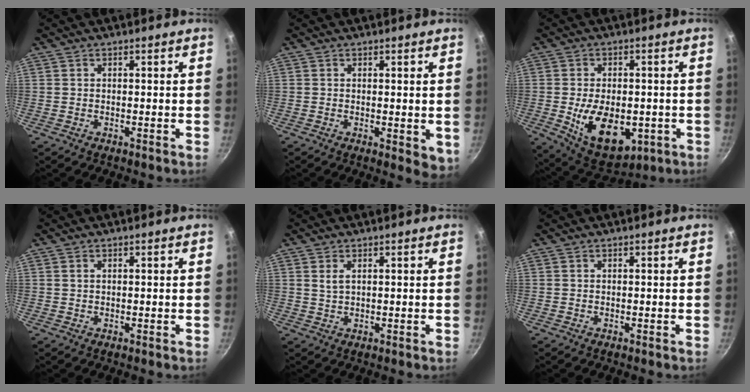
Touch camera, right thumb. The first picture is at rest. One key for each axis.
{"total": 4.4, "fx": -0.2, "fy": 1.9, "fz": 4.0, "tx": -0.049, "ty": -0.014, "tz": -0.002}
{"total": 14.9, "fx": -3.1, "fy": 9.1, "fz": 11.4, "tx": -0.153, "ty": -0.008, "tz": -0.031}
{"total": 0.7, "fx": 0.3, "fy": 0.5, "fz": 0.4, "tx": -0.008, "ty": 0.002, "tz": 0.005}
{"total": 2.0, "fx": 0.8, "fy": 1.0, "fz": 1.6, "tx": -0.029, "ty": -0.003, "tz": 0.017}
{"total": 0.0}